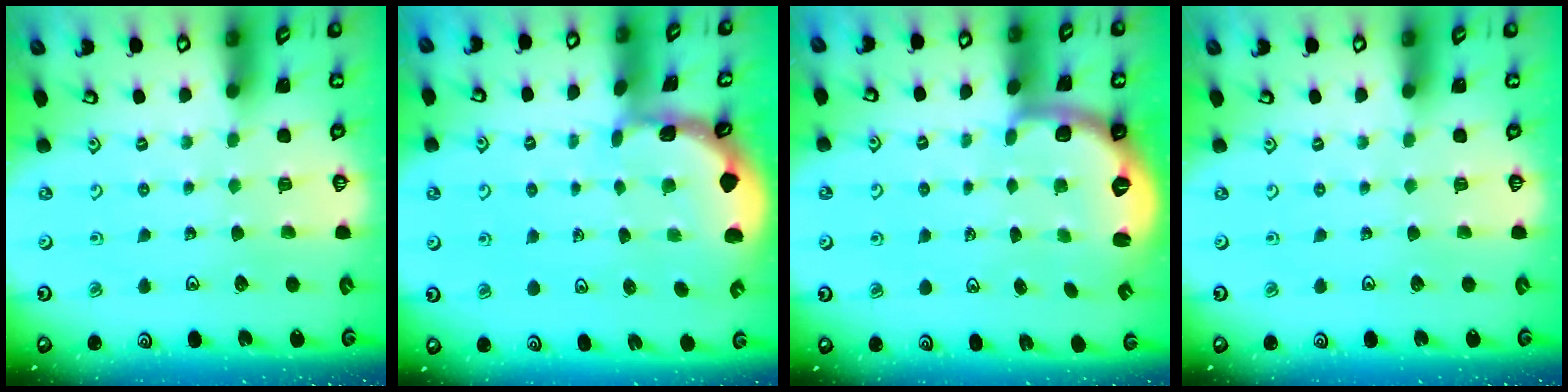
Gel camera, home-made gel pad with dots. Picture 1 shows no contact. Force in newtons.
{"total": 1.5, "press": 1.5, "slide": 0.2}
{"total": 2.5, "press": 2.0, "slide": 1.5}
{"total": 0.0}